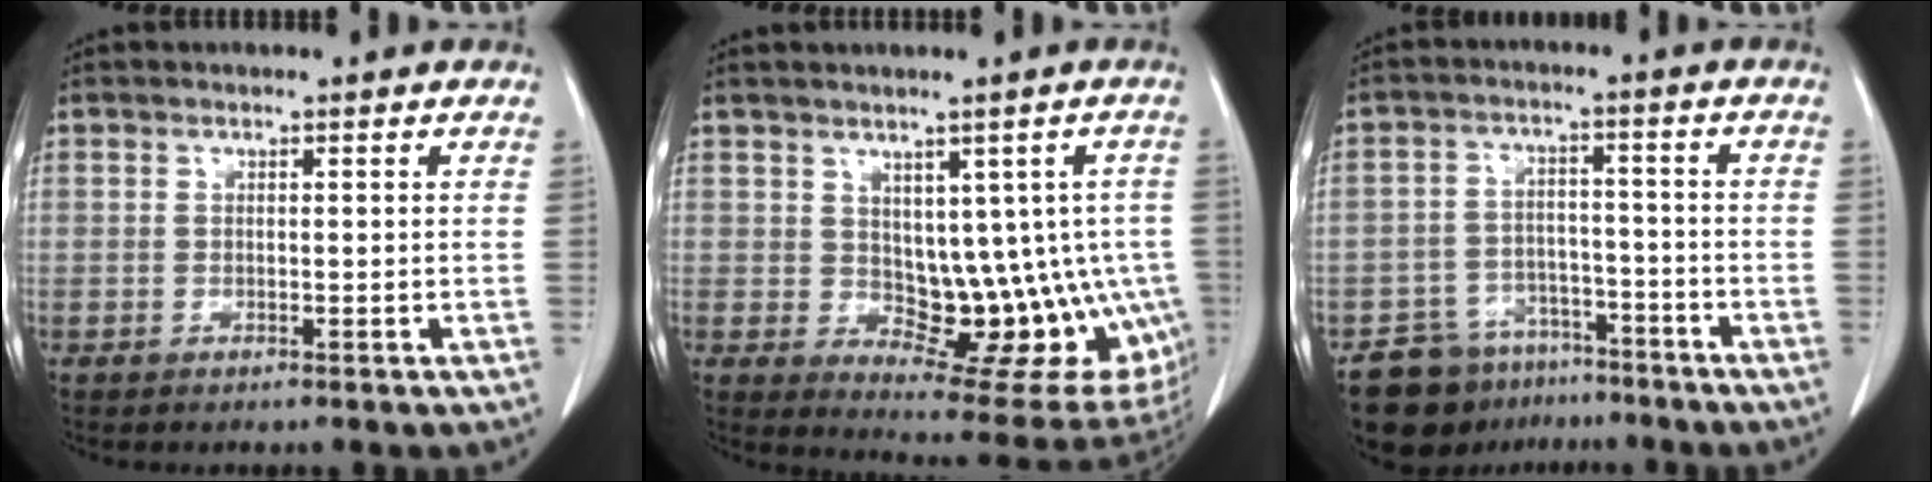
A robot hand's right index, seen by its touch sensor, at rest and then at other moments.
{"total": 14.5, "force": [-1.1, 7.9, 12.1], "torque": [-0.110, 0.010, 0.009]}
{"total": 9.7, "force": [-7.2, 6.1, 1.9], "torque": [-0.027, 0.025, -0.113]}